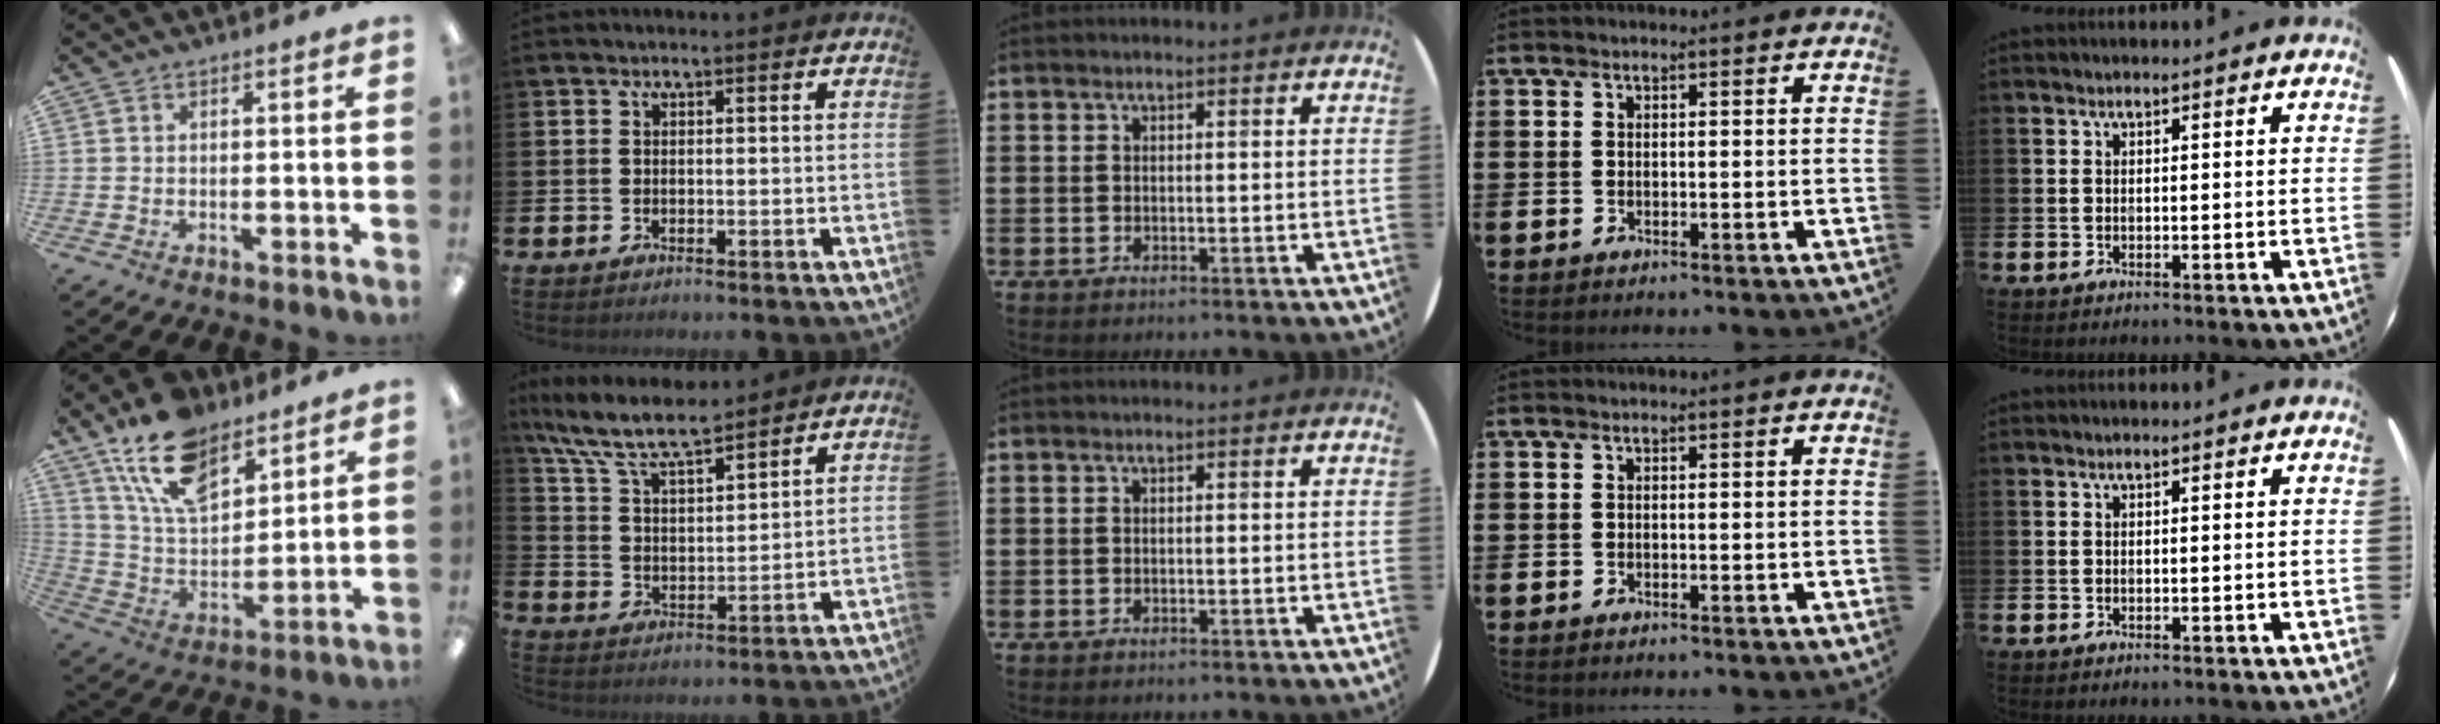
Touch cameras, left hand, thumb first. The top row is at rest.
{"thumb": {"total": 17.1, "force": [11.7, 8.7, 9.0], "torque": [-0.175, -0.047, 0.217]}, "index": {"total": 8.7, "force": [7.9, 1.4, 3.4], "torque": [-0.096, -0.043, 0.141]}}